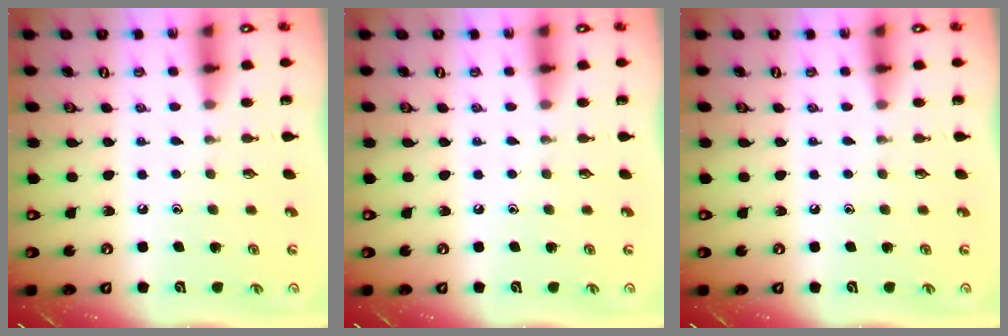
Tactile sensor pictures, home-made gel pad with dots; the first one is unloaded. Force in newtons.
{"total": 0.0}
{"total": 0.0}